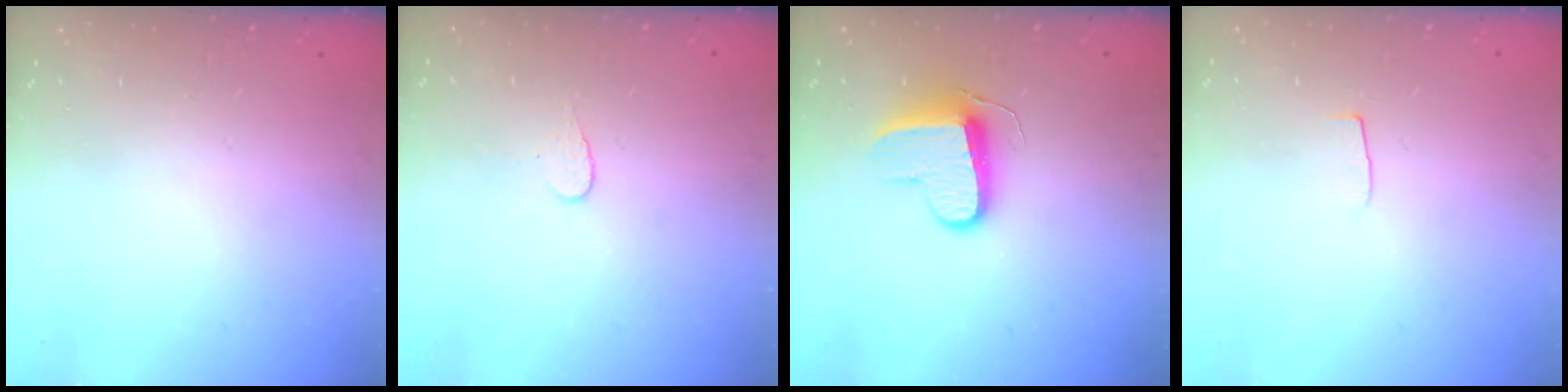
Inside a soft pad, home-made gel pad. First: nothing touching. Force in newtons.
{"total": 3.9, "press": 3.9, "slide": 0.3}
{"total": 9.4, "press": 9.4, "slide": 0.5}
{"total": 3.7, "press": 3.7, "slide": 0.3}